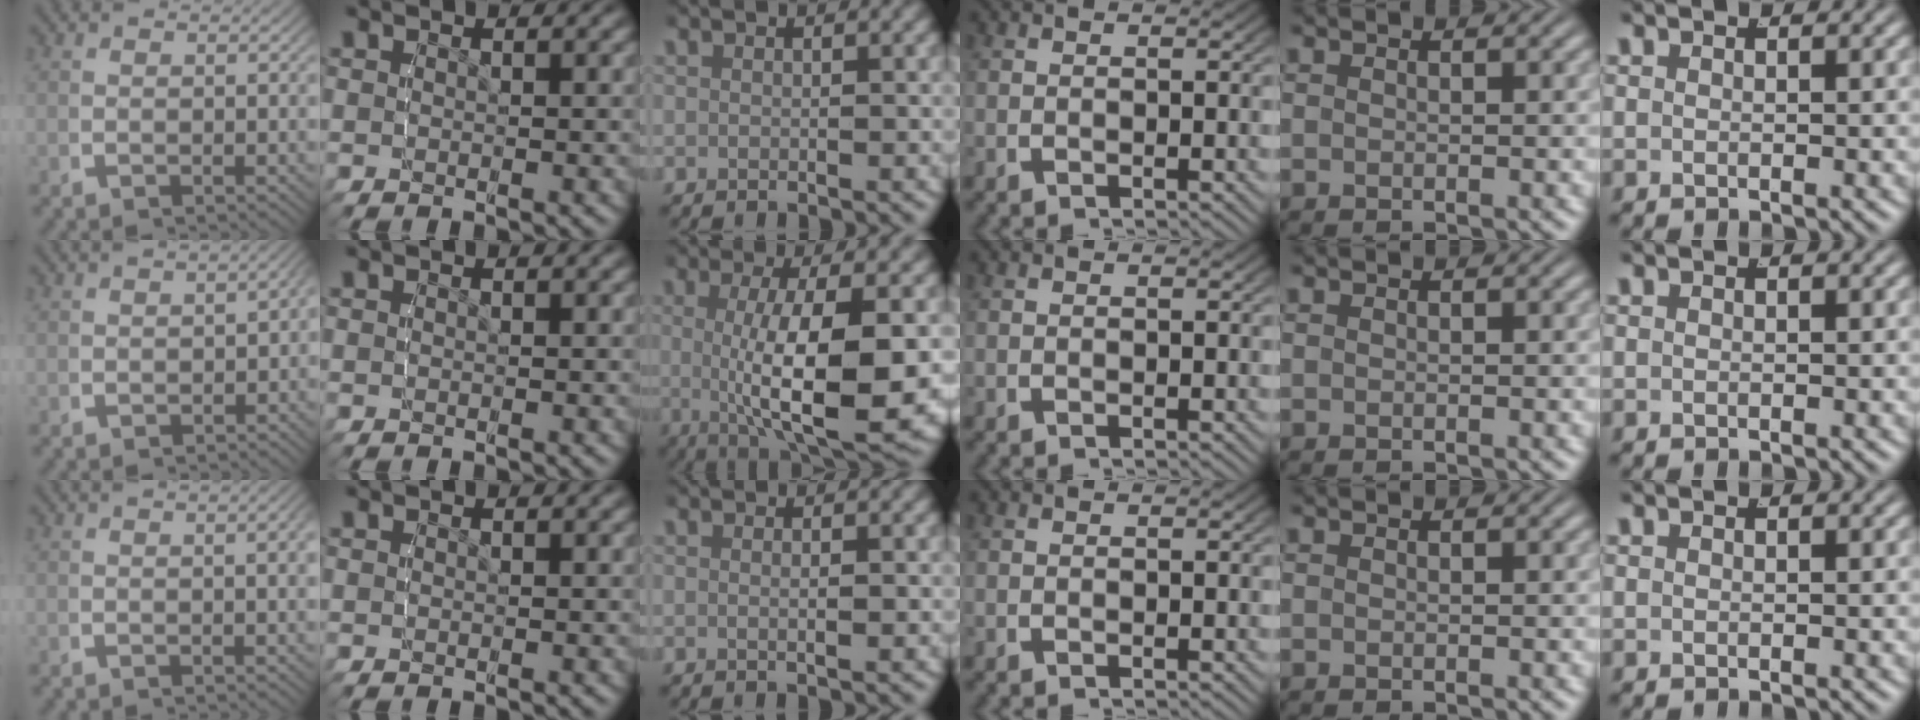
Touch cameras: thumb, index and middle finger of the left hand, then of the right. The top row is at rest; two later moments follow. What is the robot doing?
{"motion": "lift_and_place", "object": "cubes"}